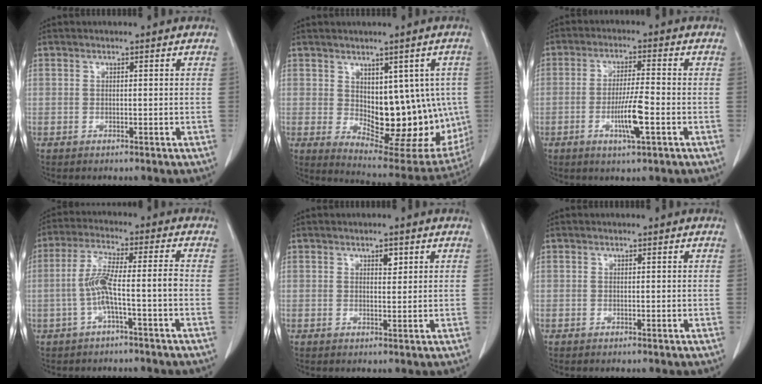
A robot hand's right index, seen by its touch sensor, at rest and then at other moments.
{"total": 16.5, "force": [-0.1, 8.1, 14.3], "torque": [-0.175, -0.001, 0.029]}
{"total": 6.6, "force": [-2.2, 0.3, 6.2], "torque": [-0.115, -0.006, -0.037]}
{"total": 6.8, "force": [-1.8, 0.1, 6.5], "torque": [-0.131, 0.022, -0.031]}
{"total": 1.7, "force": [0.9, 0.7, 1.2], "torque": [-0.016, -0.004, 0.014]}
{"total": 0.0}